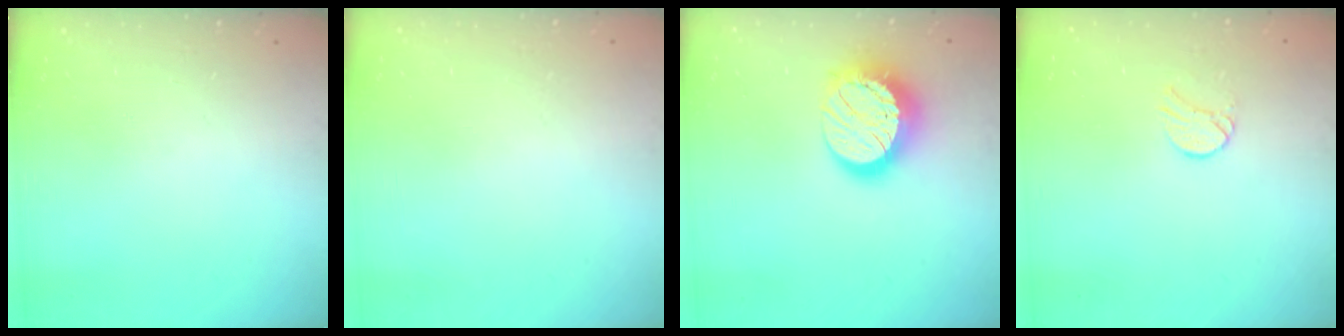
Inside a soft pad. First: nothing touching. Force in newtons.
{"total": 0.5, "press": 0.5, "slide": 0.1}
{"total": 14.8, "press": 14.8, "slide": 0.6}
{"total": 7.8, "press": 7.8, "slide": 0.4}